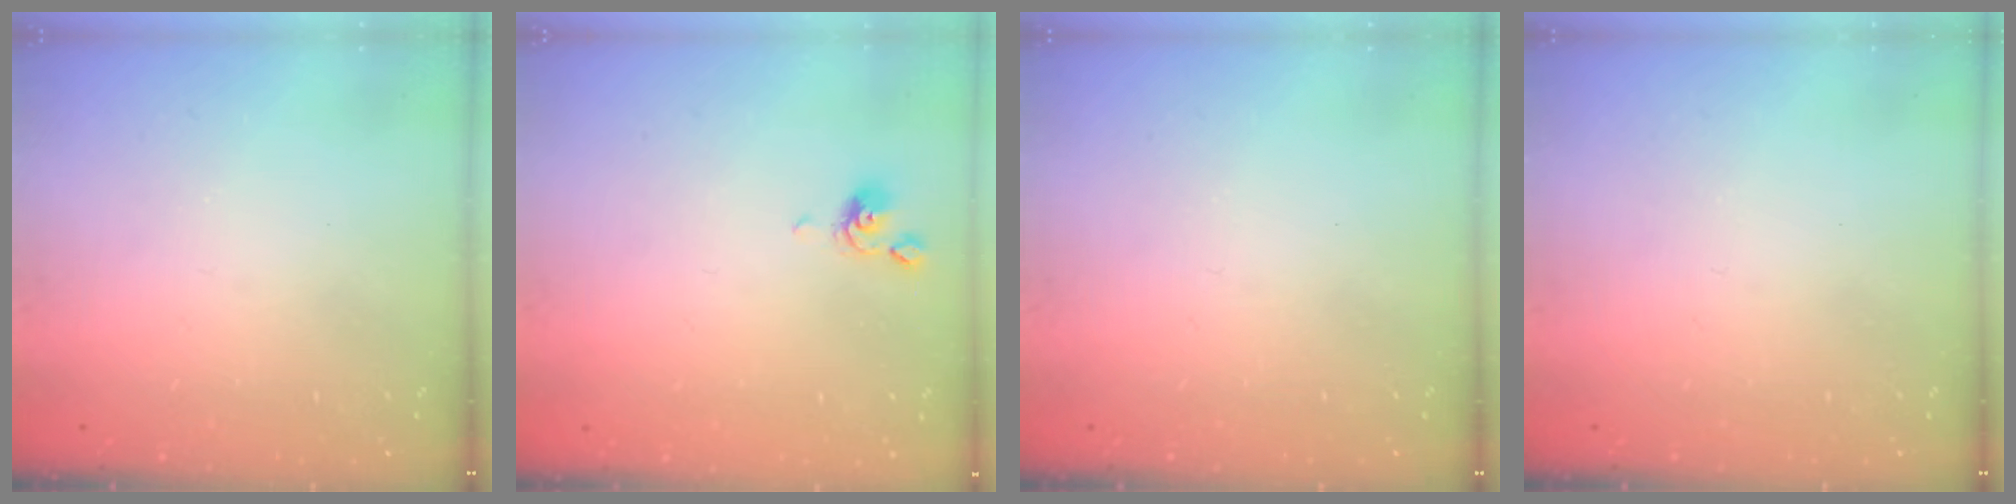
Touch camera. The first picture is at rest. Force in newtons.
{"total": 0.9, "press": 0.8, "slide": 0.3}
{"total": 0.0}
{"total": 0.0}